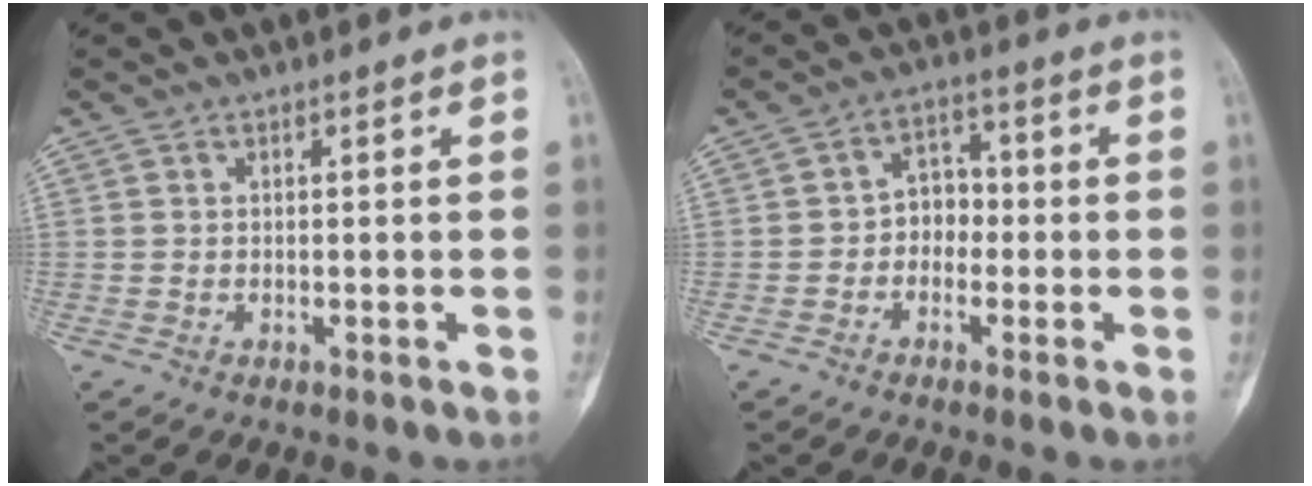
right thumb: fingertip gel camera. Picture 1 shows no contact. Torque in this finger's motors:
{"motor_torque": [-0.55, 0.12, 0.09, -0.12, -0.09]}